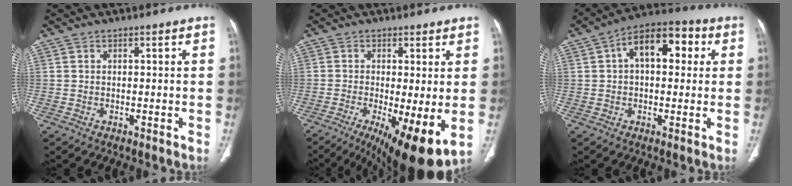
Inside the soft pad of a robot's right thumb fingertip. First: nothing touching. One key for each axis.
{"total": 12.2, "fx": -3.1, "fy": 3.2, "fz": 11.4, "tx": -0.178, "ty": -0.024, "tz": -0.040}
{"total": 12.0, "fx": 2.9, "fy": 6.8, "fz": 9.4, "tx": -0.120, "ty": 0.031, "tz": 0.037}